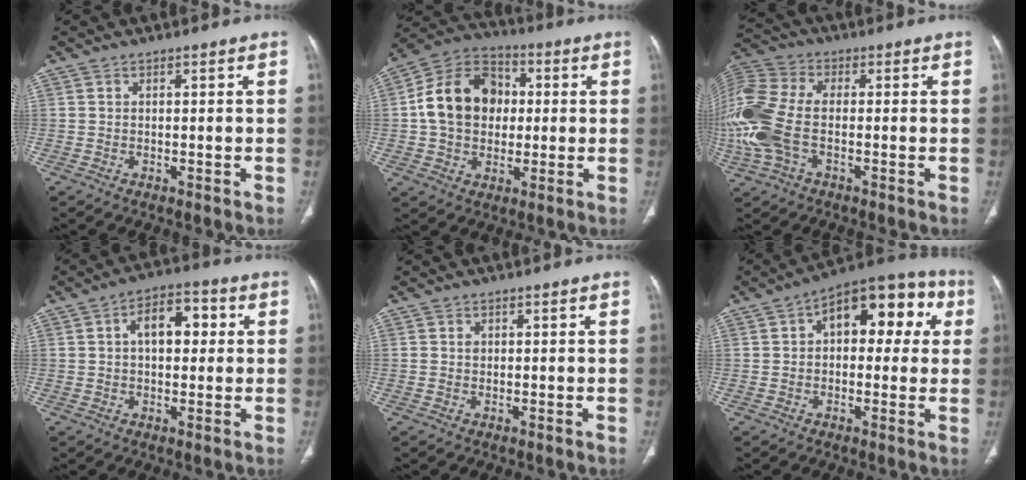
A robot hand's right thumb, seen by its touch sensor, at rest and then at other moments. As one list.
[{"total": 15.6, "force": [1.0, 12.1, 9.7], "torque": [-0.142, 0.025, 0.010]}, {"total": 17.9, "force": [-1.8, 10.7, 14.2], "torque": [-0.369, 0.010, -0.031]}, {"total": 8.6, "force": [1.7, 5.0, 6.8], "torque": [-0.085, 0.020, 0.022]}, {"total": 0.9, "force": [0.2, 0.7, 0.6], "torque": [-0.012, 0.003, 0.006]}, {"total": 15.5, "force": [3.7, 8.7, 12.3], "torque": [-0.119, 0.040, 0.044]}]